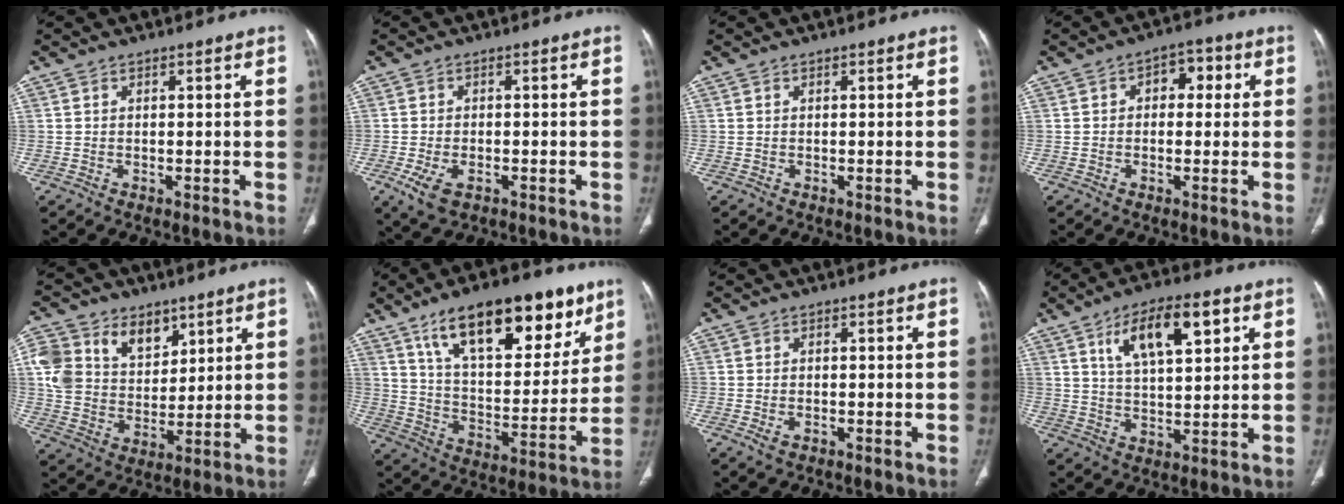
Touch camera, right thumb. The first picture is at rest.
{"total": 5.1, "force": [-2.1, 2.8, 3.7], "torque": [-0.077, 0.001, -0.030]}
{"total": 0.0}
{"total": 5.6, "force": [1.2, 3.7, 4.0], "torque": [-0.023, 0.013, 0.009]}
{"total": 15.7, "force": [6.8, 11.7, 7.9], "torque": [-0.131, -0.014, 0.134]}
{"total": 25.5, "force": [14.9, 10.9, 17.6], "torque": [-0.225, -0.040, 0.246]}
{"total": 1.8, "force": [-0.7, 1.0, 1.3], "torque": [-0.028, 0.004, -0.009]}
{"total": 12.8, "force": [5.5, 5.1, 10.4], "torque": [-0.158, -0.008, 0.094]}